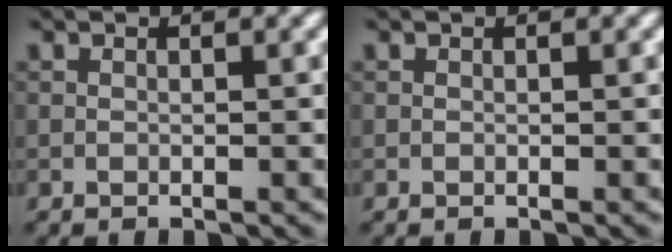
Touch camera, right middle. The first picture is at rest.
{"total": 0.0}